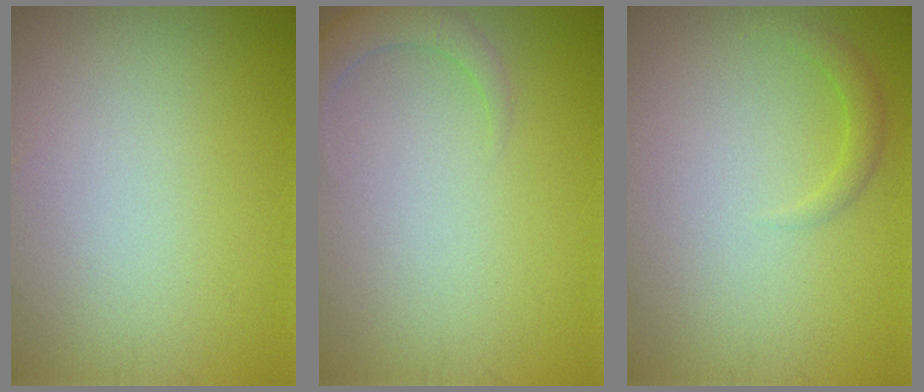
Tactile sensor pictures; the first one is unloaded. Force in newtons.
{"total": 2.1, "press": 2.1, "slide": 0.3}
{"total": 1.3, "press": 1.3, "slide": 0.0}